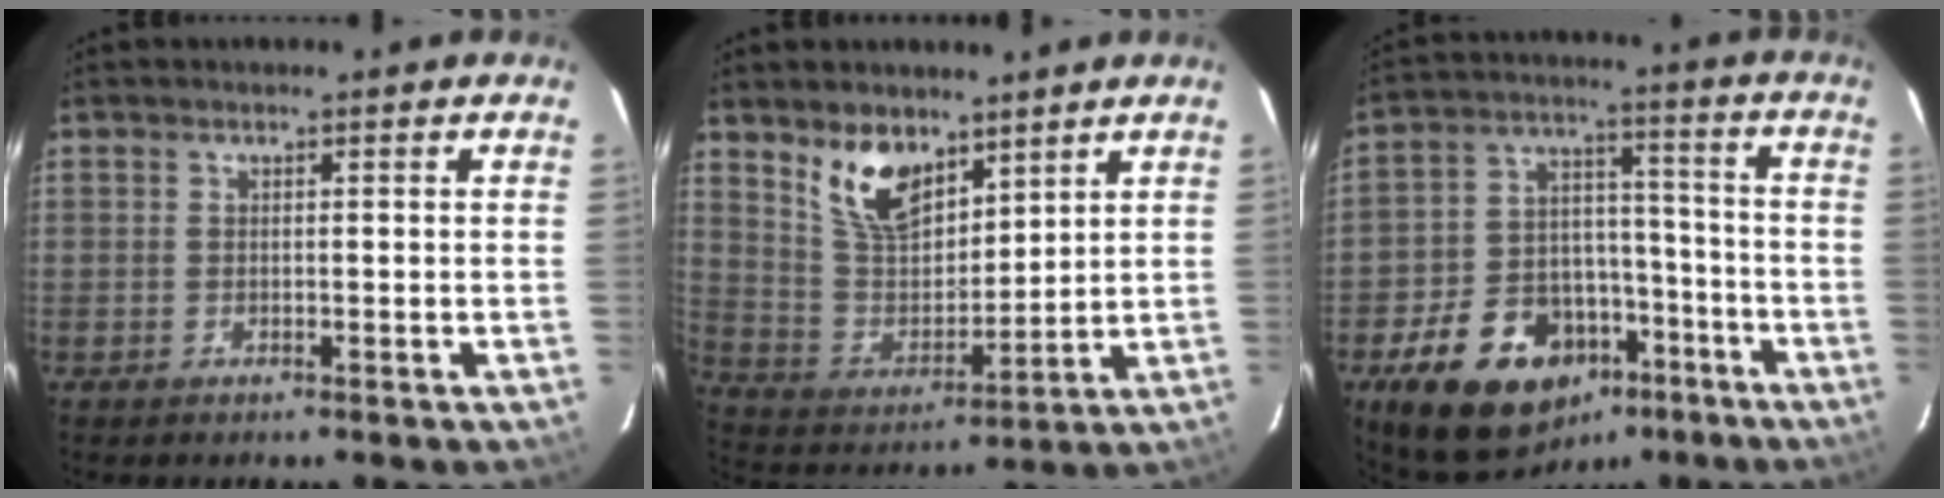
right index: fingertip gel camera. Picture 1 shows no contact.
{"total": 11.5, "force": [7.6, 5.9, 6.4], "torque": [-0.123, 0.003, 0.156]}
{"total": 19.5, "force": [-11.2, 12.8, 9.4], "torque": [-0.203, 0.036, -0.155]}